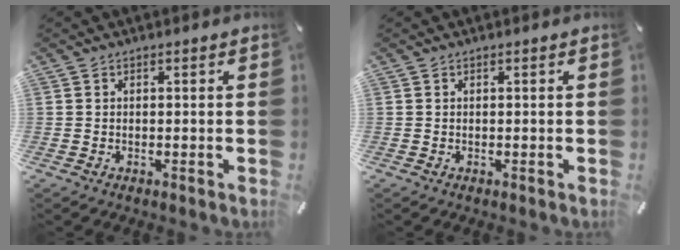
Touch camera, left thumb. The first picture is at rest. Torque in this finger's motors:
{"motor_torque": [-0.01, -0.01, 0.02, -0.02, 0.00]}